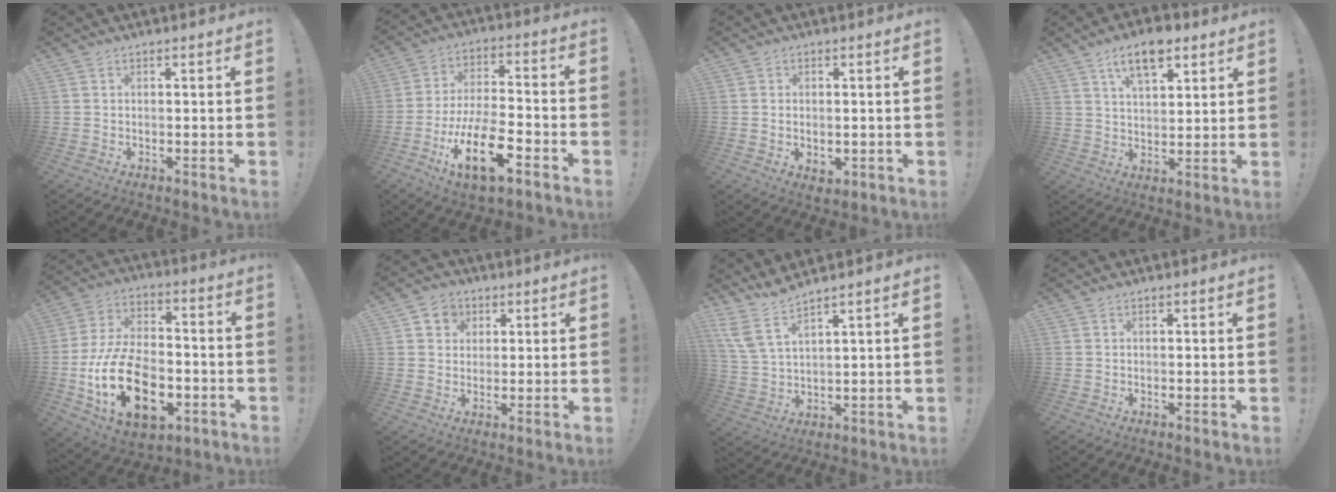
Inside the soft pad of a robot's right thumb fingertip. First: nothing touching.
{"total": 17.5, "force": [-8.4, 6.6, 13.9], "torque": [-0.255, 0.042, -0.137]}
{"total": 2.0, "force": [0.6, 1.4, 1.3], "torque": [-0.012, -0.007, 0.008]}
{"total": 10.0, "force": [6.1, 4.7, 6.4], "torque": [-0.102, -0.017, 0.109]}
{"total": 24.1, "force": [-7.9, 14.5, 17.6], "torque": [-0.325, 0.046, -0.119]}
{"total": 5.7, "force": [2.3, 5.0, 1.4], "torque": [-0.014, -0.010, 0.043]}
{"total": 7.3, "force": [5.6, 1.9, 4.2], "torque": [-0.099, -0.022, 0.112]}
{"total": 0.0}